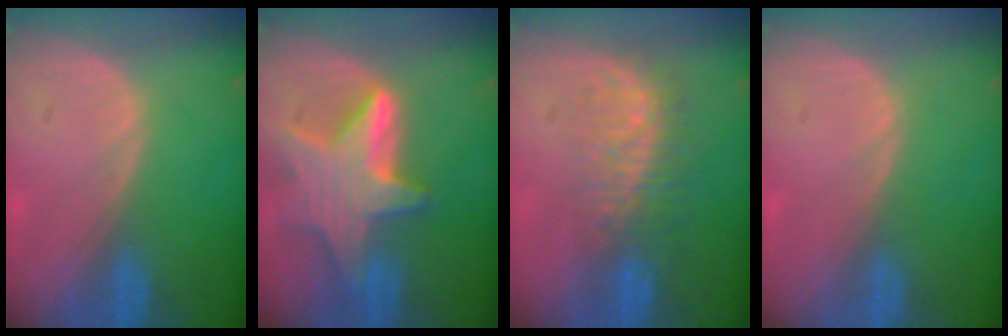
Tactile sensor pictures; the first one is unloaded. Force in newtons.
{"total": 9.5, "press": 9.5, "slide": 0.6}
{"total": 7.6, "press": 7.3, "slide": 2.3}
{"total": 0.0}